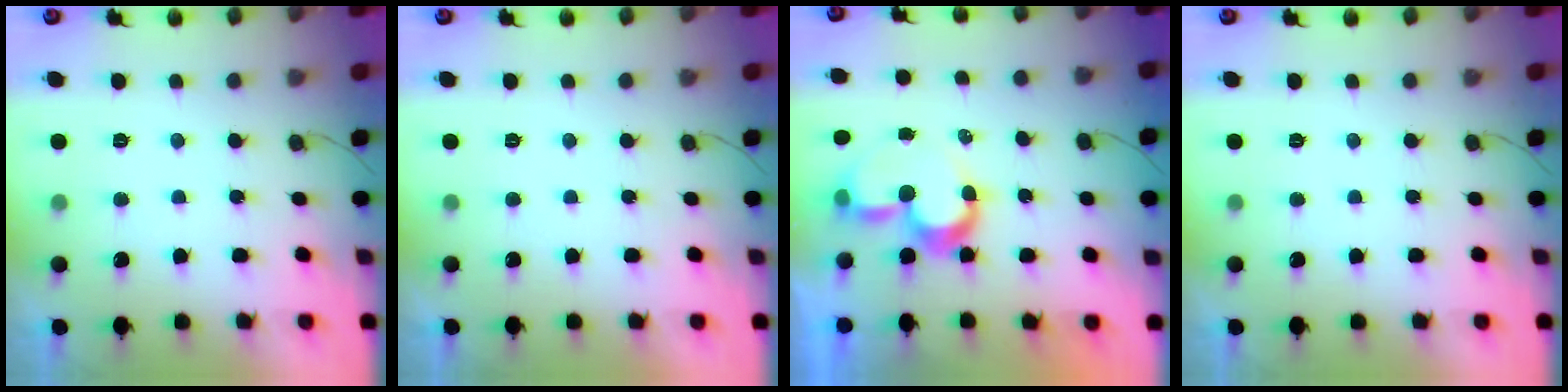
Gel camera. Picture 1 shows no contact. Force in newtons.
{"total": 1.8, "press": 1.7, "slide": 0.1}
{"total": 8.7, "press": 8.7, "slide": 0.1}
{"total": 0.0}